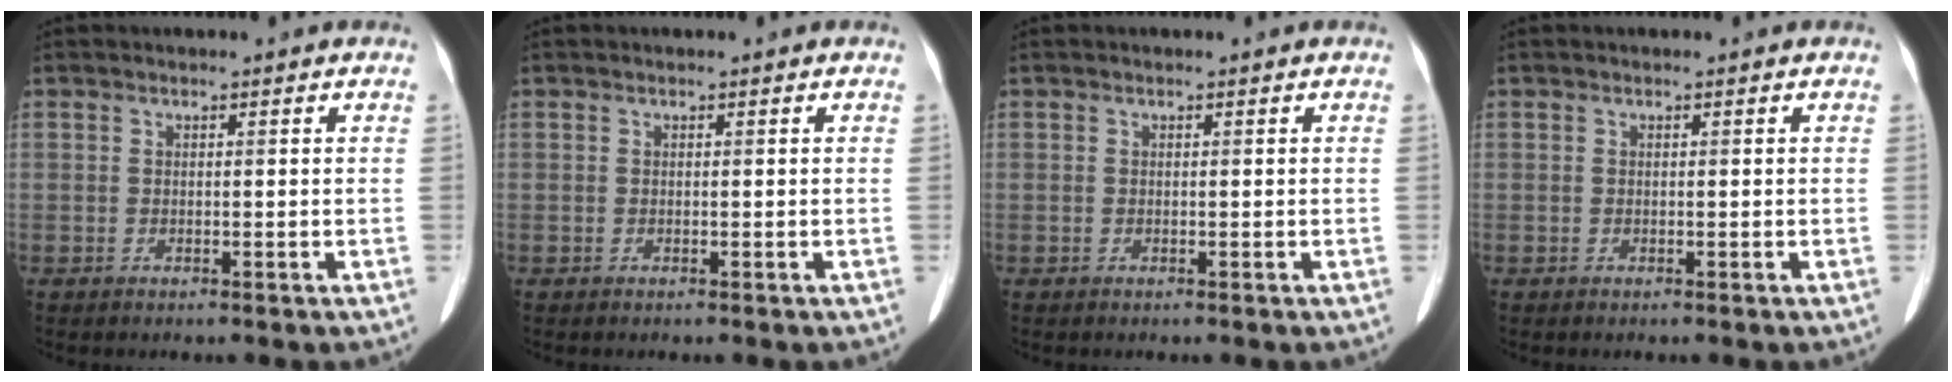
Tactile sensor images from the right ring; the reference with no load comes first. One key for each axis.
{"total": 0.0}
{"total": 0.0}
{"total": 0.0}